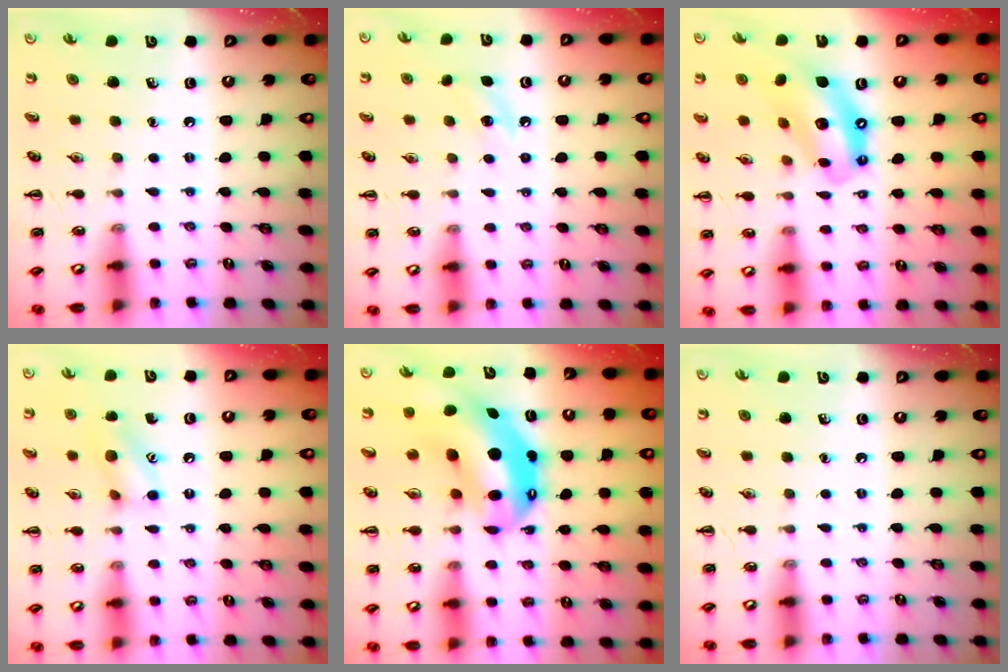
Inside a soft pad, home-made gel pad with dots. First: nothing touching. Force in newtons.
{"total": 5.5, "press": 5.3, "slide": 1.6}
{"total": 12.1, "press": 11.7, "slide": 3.3}
{"total": 9.9, "press": 9.9, "slide": 0.8}
{"total": 12.9, "press": 12.5, "slide": 3.4}
{"total": 0.0}